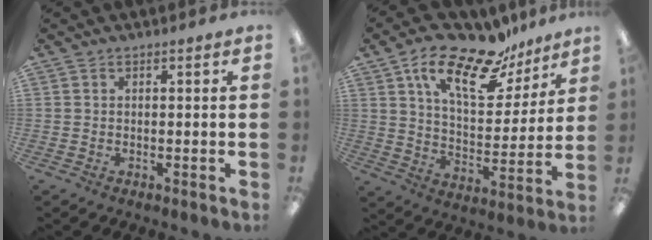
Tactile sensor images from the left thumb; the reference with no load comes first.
{"total": 20.0, "force": [13.3, 8.4, 12.4], "torque": [-0.210, -0.074, 0.226]}